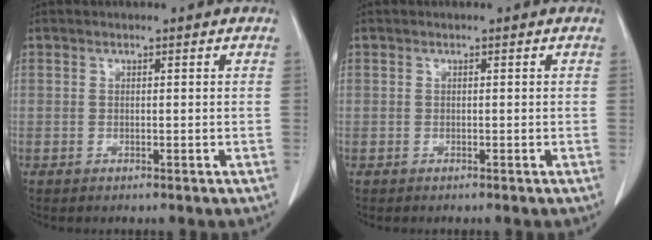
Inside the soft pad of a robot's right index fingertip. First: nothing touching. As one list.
[{"total": 0.0}]